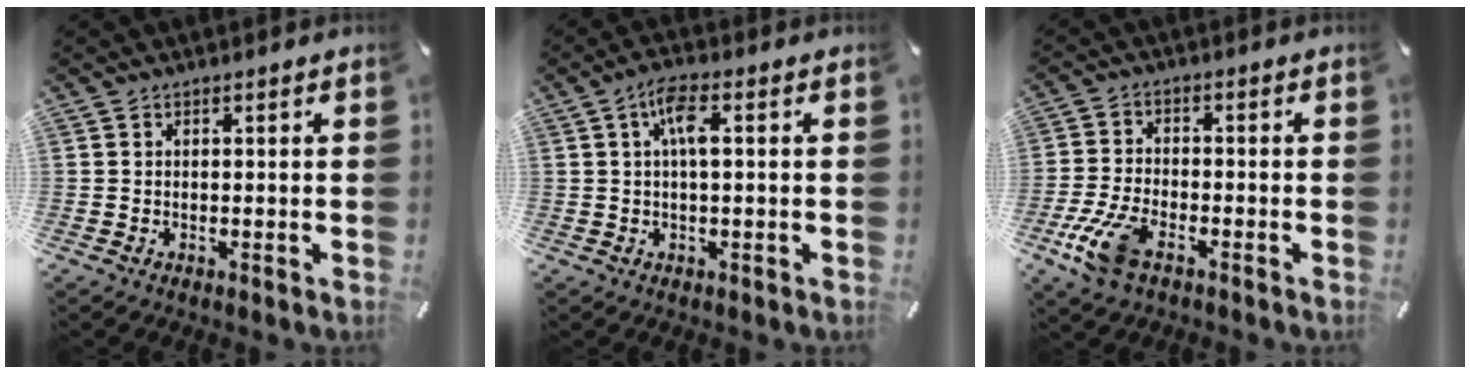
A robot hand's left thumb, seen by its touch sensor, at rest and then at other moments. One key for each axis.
{"total": 5.5, "fx": 0.8, "fy": 1.8, "fz": 5.2, "tx": -0.093, "ty": 0.006, "tz": 0.011}
{"total": 9.2, "fx": -4.8, "fy": 4.4, "fz": 6.5, "tx": -0.147, "ty": 0.006, "tz": -0.089}